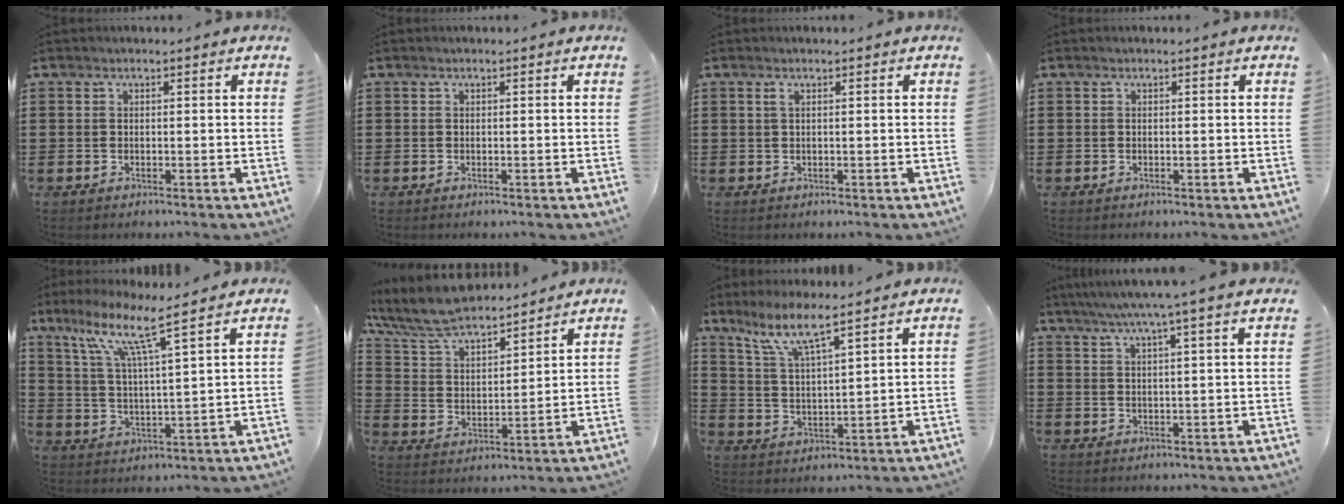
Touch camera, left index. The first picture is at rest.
{"total": 0.0}
{"total": 0.9, "force": [0.3, 0.1, 0.9], "torque": [-0.018, 0.001, 0.006]}
{"total": 0.0}
{"total": 8.8, "force": [6.6, -0.3, 5.9], "torque": [-0.137, -0.033, 0.110]}
{"total": 8.5, "force": [7.7, 1.5, 3.3], "torque": [-0.098, -0.038, 0.134]}
{"total": 6.9, "force": [5.8, 0.2, 3.9], "torque": [-0.096, -0.020, 0.101]}
{"total": 5.1, "force": [4.0, -1.0, 3.0], "torque": [-0.069, -0.013, 0.066]}